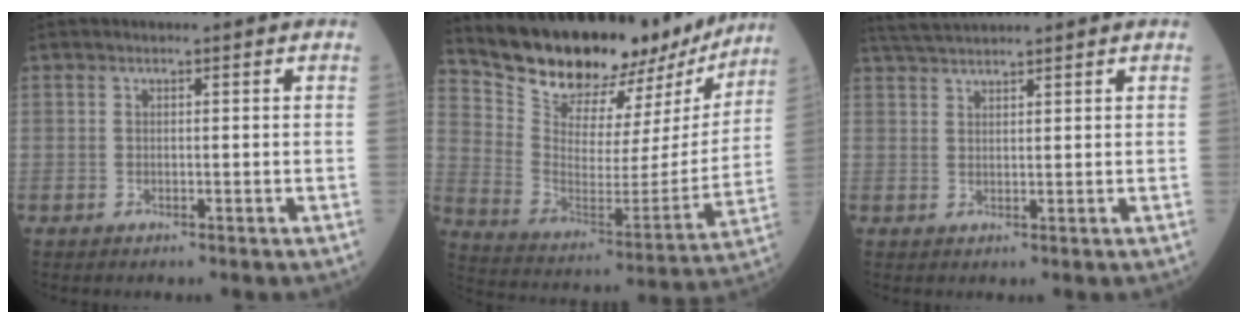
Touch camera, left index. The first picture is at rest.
{"total": 24.9, "force": [21.9, 7.5, 9.0], "torque": [-0.143, -0.029, 0.316]}
{"total": 4.5, "force": [4.3, -0.4, 1.4], "torque": [-0.029, 0.030, 0.085]}